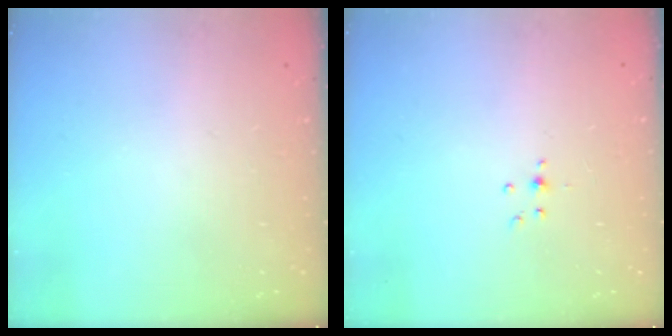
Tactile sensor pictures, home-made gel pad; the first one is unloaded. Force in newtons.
{"total": 2.9, "press": 2.8, "slide": 0.7}